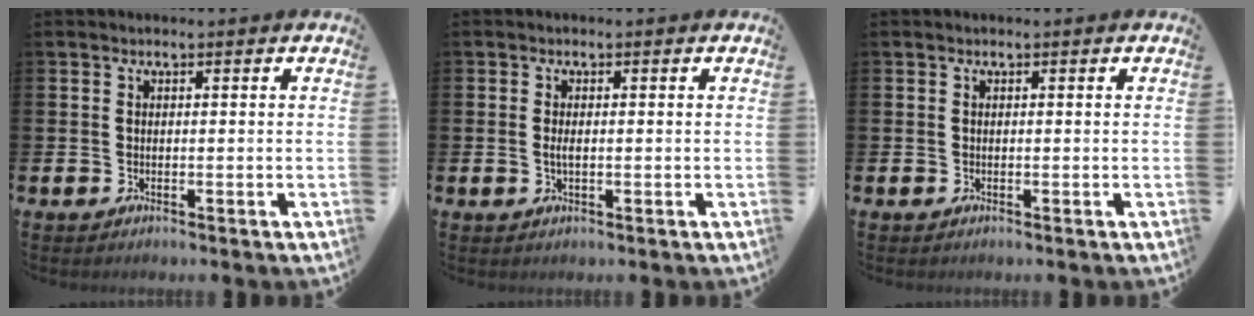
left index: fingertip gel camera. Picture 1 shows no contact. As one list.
[{"total": 1.5, "force": [0.0, 0.6, 1.4], "torque": [-0.023, 0.000, -0.003]}, {"total": 0.0}]